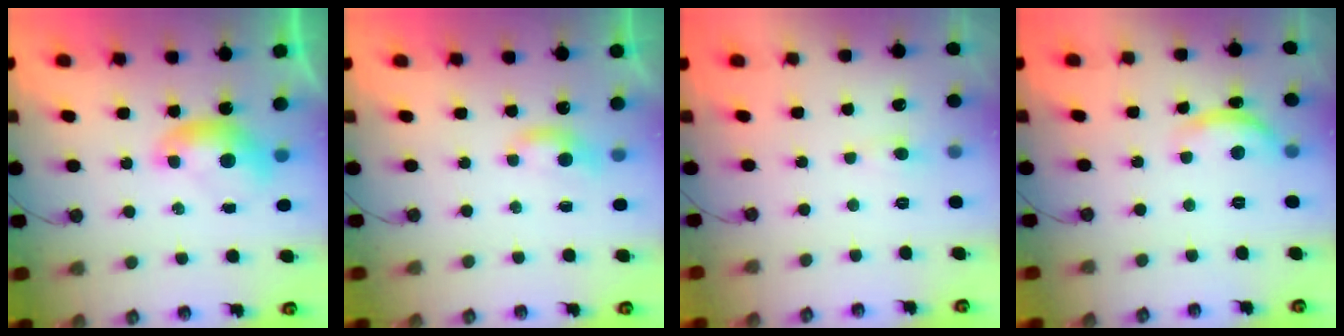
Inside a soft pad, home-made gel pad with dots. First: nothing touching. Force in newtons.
{"total": 2.4, "press": 2.4, "slide": 0.4}
{"total": 1.2, "press": 1.0, "slide": 0.6}
{"total": 4.6, "press": 4.5, "slide": 0.5}